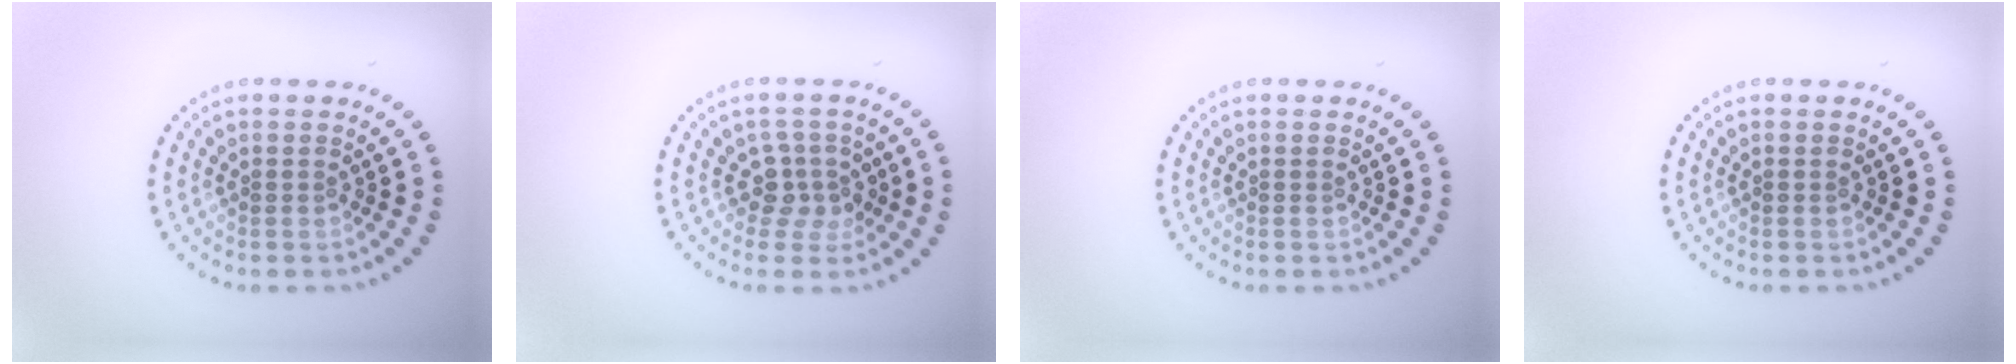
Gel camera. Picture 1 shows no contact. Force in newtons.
{"total": 2.5, "press": 2.1, "slide": 1.5}
{"total": 0.0}
{"total": 0.0}